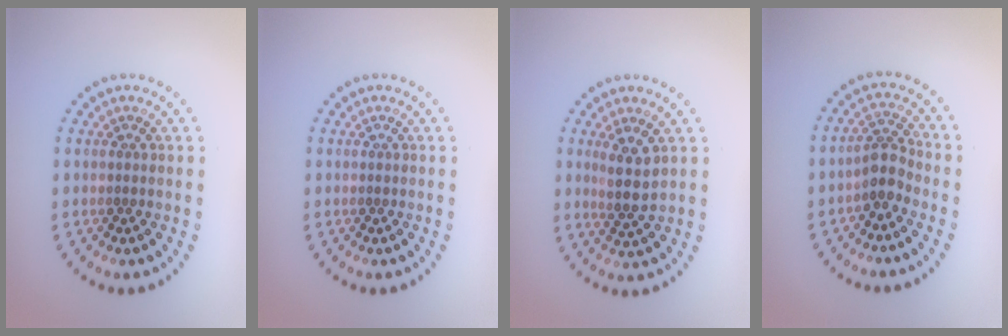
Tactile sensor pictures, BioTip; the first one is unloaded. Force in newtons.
{"total": 0.0}
{"total": 2.8, "press": 2.4, "slide": 1.6}
{"total": 2.6, "press": 2.0, "slide": 1.6}